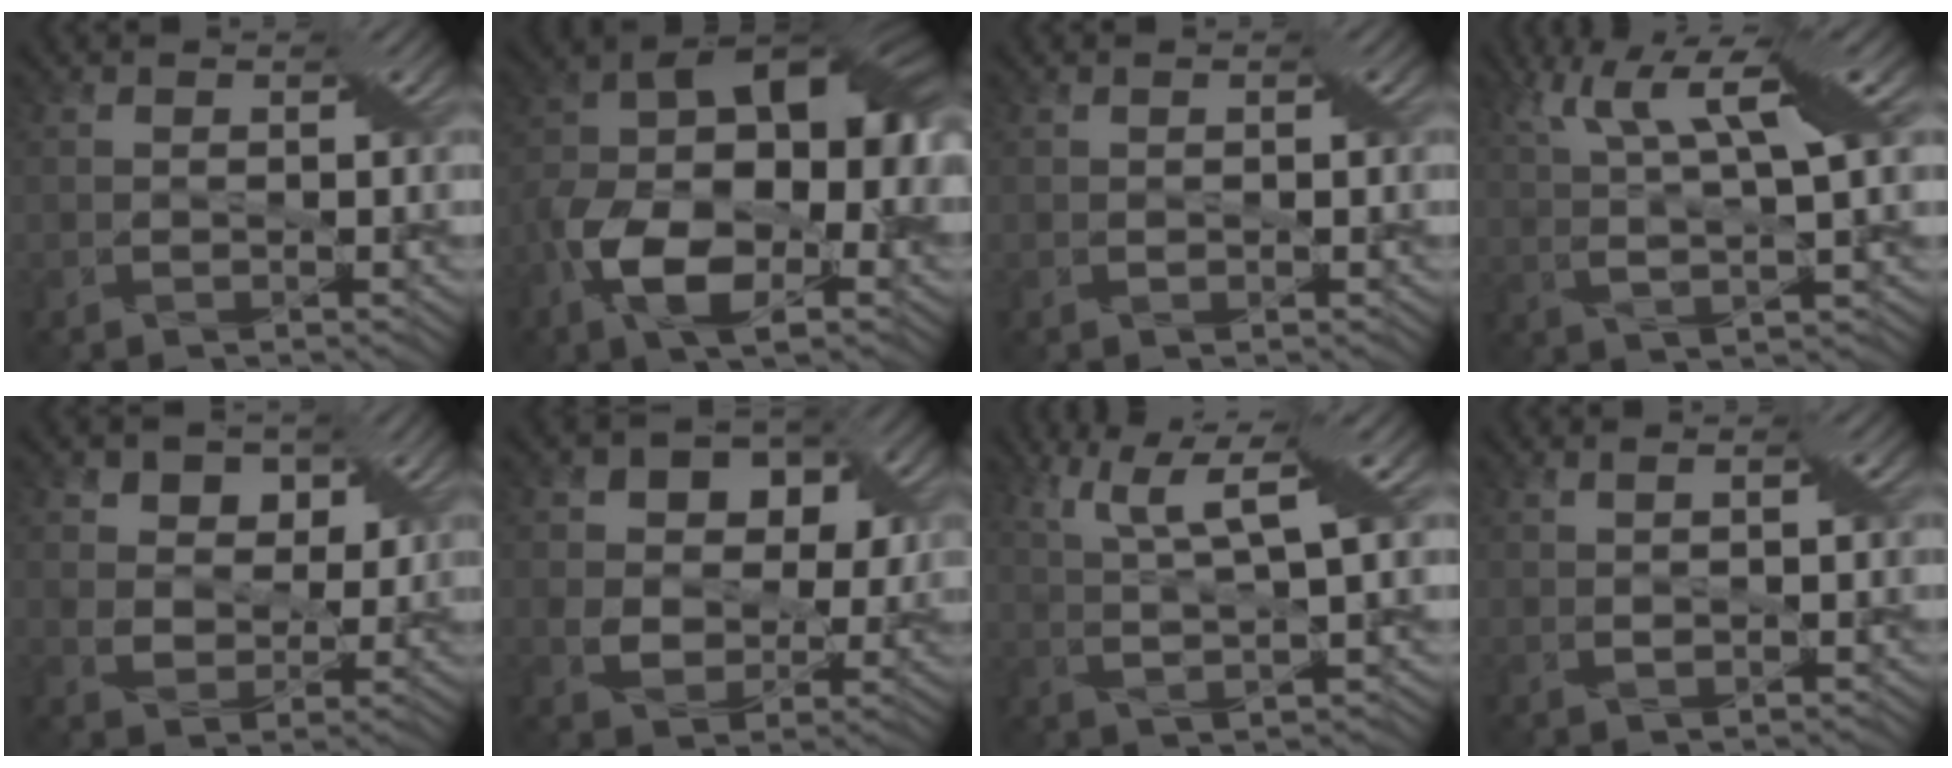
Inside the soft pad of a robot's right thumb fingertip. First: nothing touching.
{"total": 17.5, "force": [-5.1, 9.8, 13.6], "torque": [-0.234, -0.017, -0.089]}
{"total": 0.6, "force": [0.1, 0.3, 0.5], "torque": [-0.009, 0.001, 0.002]}
{"total": 9.3, "force": [3.9, 1.6, 8.3], "torque": [-0.161, 0.013, 0.076]}
{"total": 6.5, "force": [3.1, 4.6, 3.2], "torque": [-0.069, -0.016, 0.052]}
{"total": 10.8, "force": [3.3, 8.0, 6.6], "torque": [-0.125, 0.013, 0.045]}
{"total": 8.5, "force": [3.9, 1.3, 7.4], "torque": [-0.146, 0.007, 0.076]}
{"total": 1.7, "force": [0.6, 0.3, 1.6], "torque": [-0.028, 0.002, 0.015]}